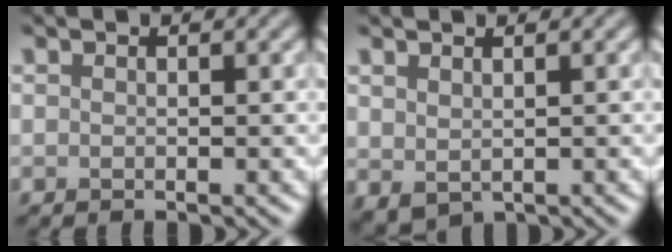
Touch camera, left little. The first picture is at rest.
{"total": 1.3, "force": [0.6, 0.8, 0.8], "torque": [-0.019, -0.001, 0.018]}